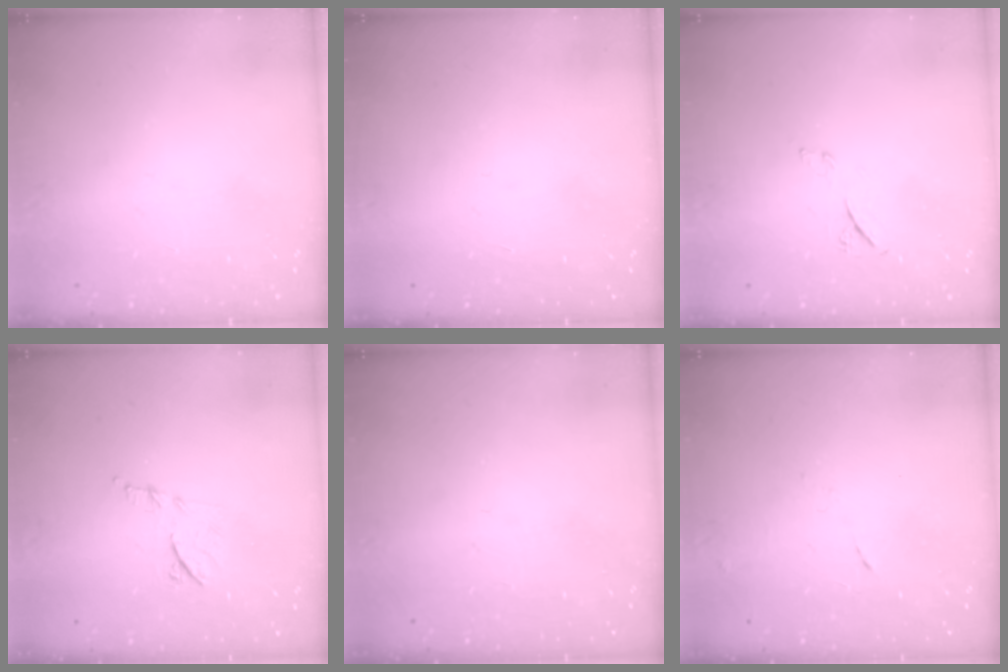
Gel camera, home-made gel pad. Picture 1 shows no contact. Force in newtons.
{"total": 1.5, "press": 1.5, "slide": 0.1}
{"total": 5.6, "press": 5.6, "slide": 0.7}
{"total": 7.4, "press": 7.4, "slide": 0.4}
{"total": 0.0}
{"total": 4.1, "press": 4.1, "slide": 0.7}